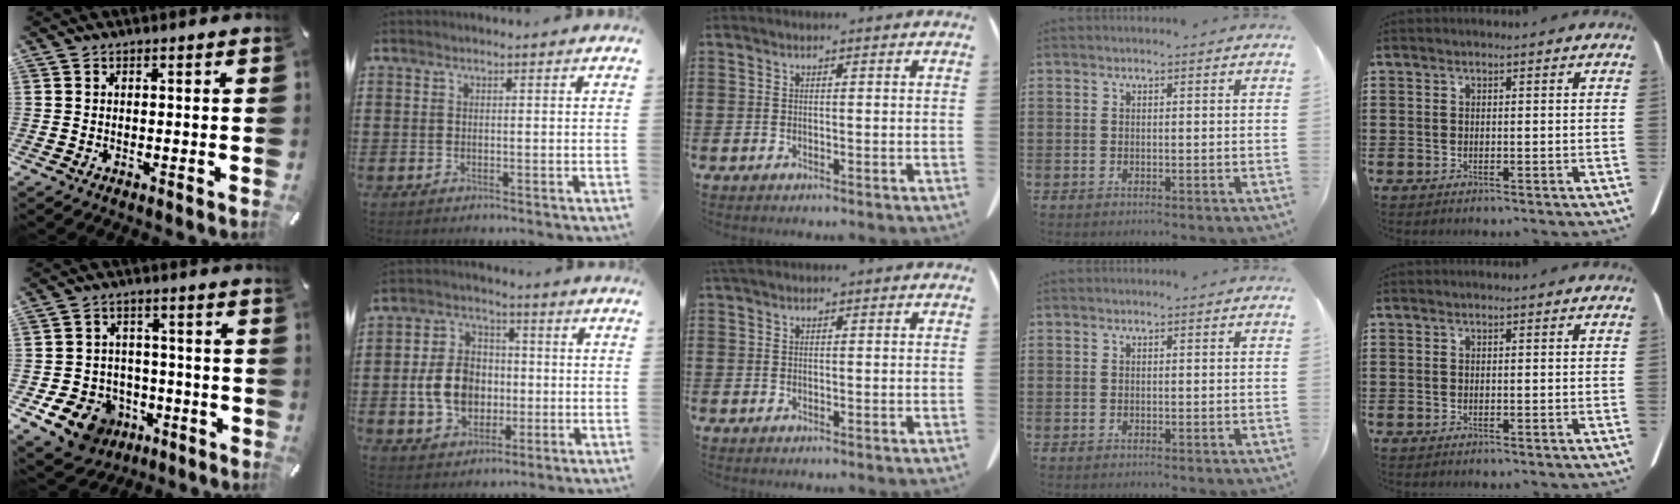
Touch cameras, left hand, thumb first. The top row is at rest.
{"thumb": {"total": 10.9, "force": [-5.6, 8.5, 3.7], "torque": [-0.062, 0.039, -0.094]}, "index": {"total": 8.8, "force": [-1.0, 7.1, 5.1], "torque": [-0.119, 0.014, -0.020]}, "middle": {"total": 0.7, "force": [0.4, 0.2, 0.5], "torque": [-0.012, 0.001, 0.009]}}